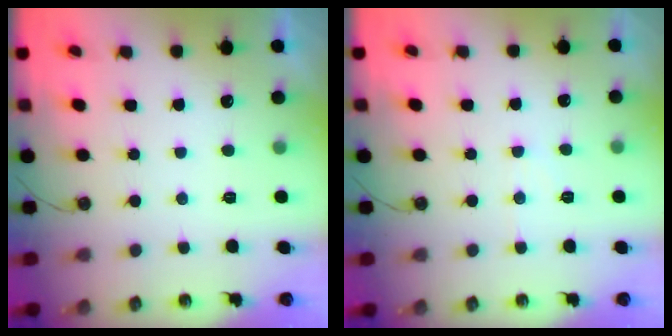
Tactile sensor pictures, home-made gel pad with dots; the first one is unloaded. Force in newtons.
{"total": 4.7, "press": 4.7, "slide": 0.7}